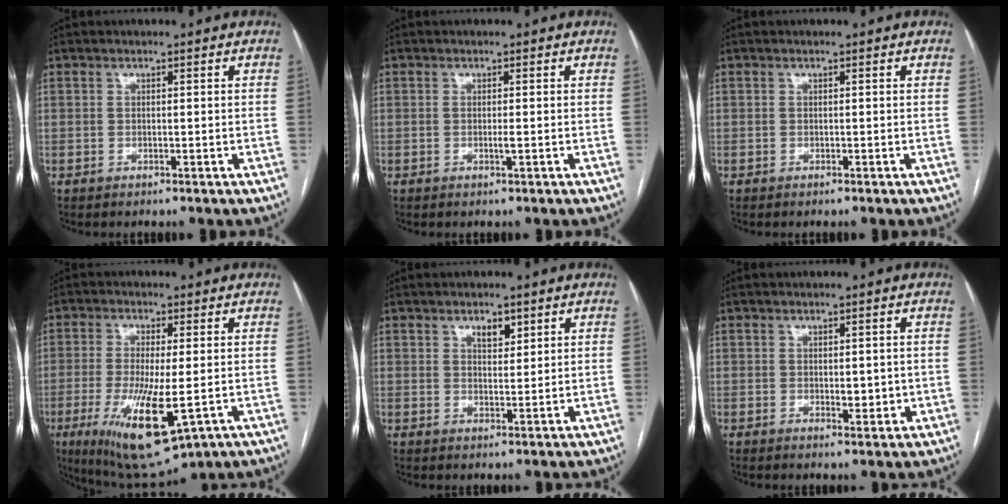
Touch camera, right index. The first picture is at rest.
{"total": 0.8, "force": [-0.2, -0.1, 0.7], "torque": [-0.018, -0.002, -0.004]}
{"total": 0.0}
{"total": 13.5, "force": [-4.0, 2.9, 12.6], "torque": [-0.237, -0.037, -0.053]}
{"total": 2.8, "force": [1.7, 1.3, 1.8], "torque": [-0.028, -0.003, 0.031]}
{"total": 2.5, "force": [-0.1, 1.2, 2.2], "torque": [-0.031, -0.004, 0.002]}